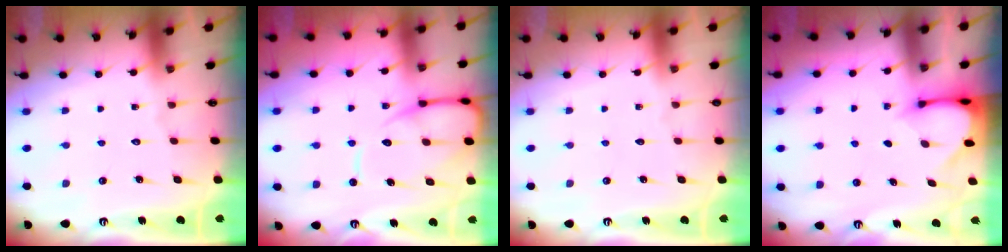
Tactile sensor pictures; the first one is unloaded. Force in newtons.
{"total": 9.6, "press": 9.6, "slide": 1.0}
{"total": 0.0}
{"total": 3.4, "press": 3.4, "slide": 0.3}